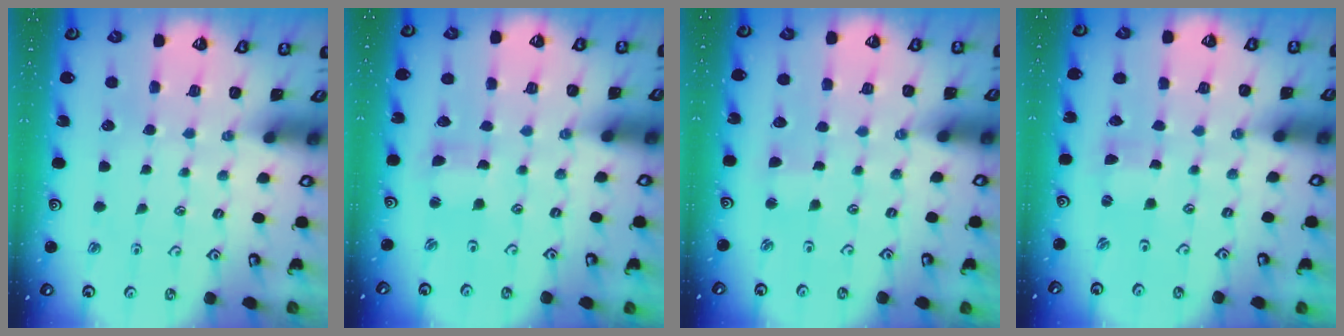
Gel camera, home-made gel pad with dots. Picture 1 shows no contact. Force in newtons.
{"total": 1.8, "press": 1.8, "slide": 0.3}
{"total": 2.0, "press": 2.0, "slide": 0.3}
{"total": 0.0}